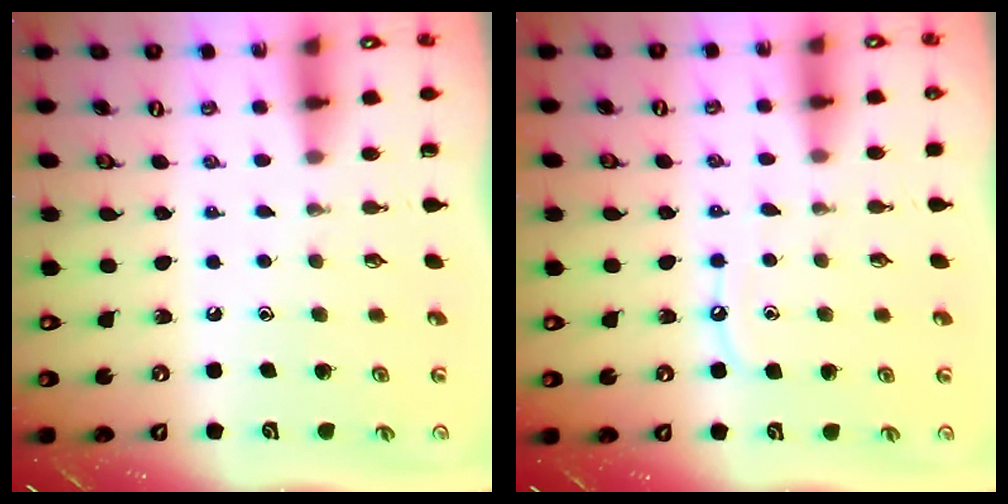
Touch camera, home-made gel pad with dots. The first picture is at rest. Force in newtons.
{"total": 8.2, "press": 8.1, "slide": 0.8}